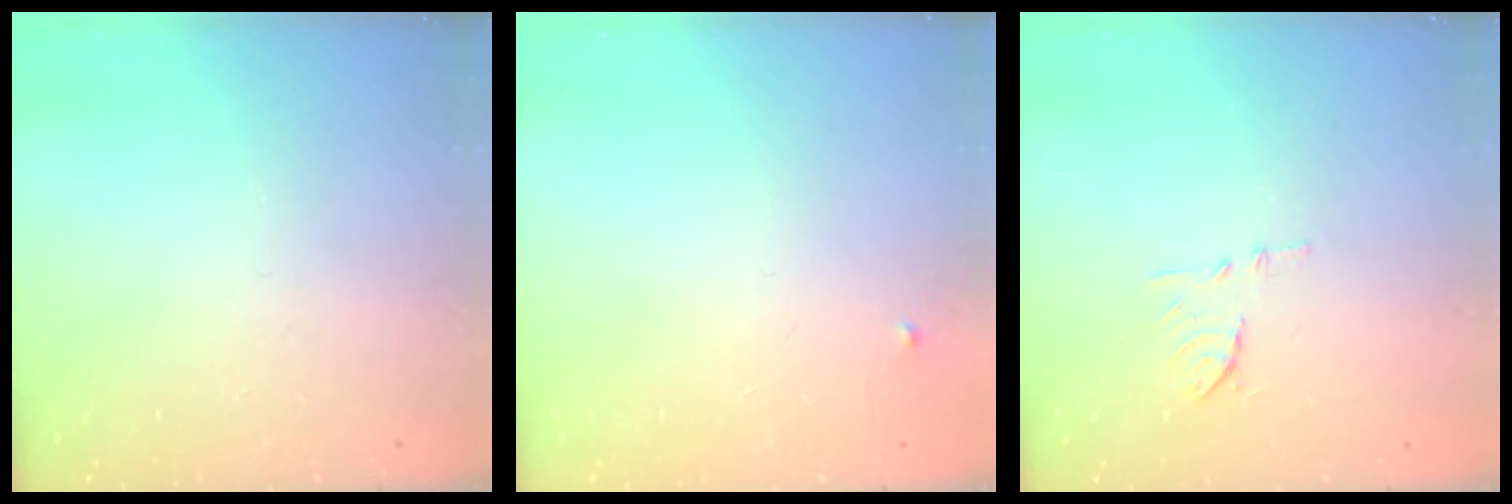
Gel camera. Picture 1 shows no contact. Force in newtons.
{"total": 2.4, "press": 2.3, "slide": 0.4}
{"total": 7.5, "press": 7.5, "slide": 0.8}